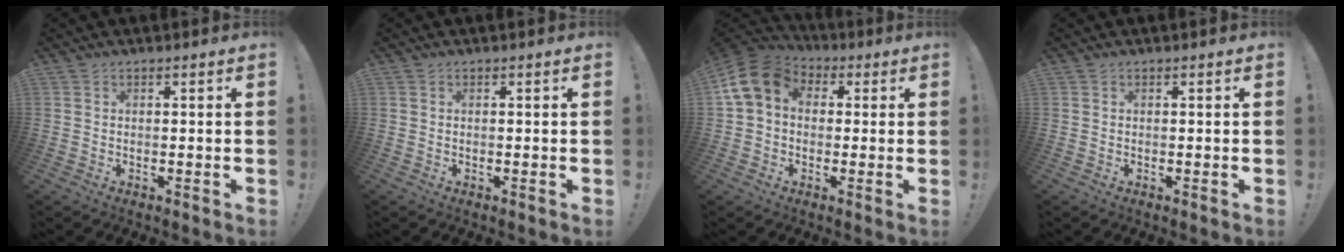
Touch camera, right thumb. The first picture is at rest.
{"total": 0.0}
{"total": 12.8, "force": [2.7, 9.9, 7.7], "torque": [-0.136, 0.006, 0.056]}
{"total": 0.0}